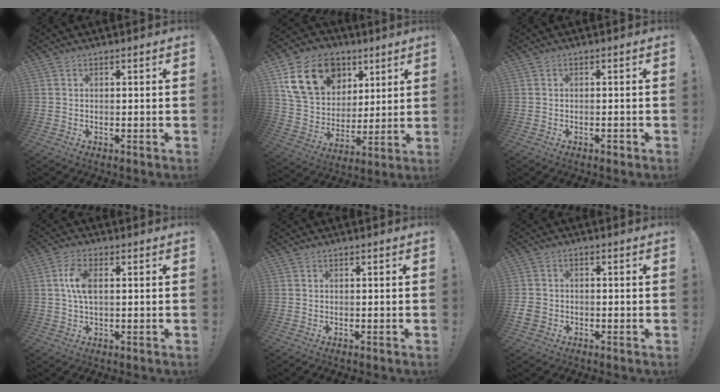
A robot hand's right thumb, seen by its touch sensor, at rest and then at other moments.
{"total": 20.1, "force": [9.2, 15.0, 9.6], "torque": [-0.161, -0.029, 0.193]}
{"total": 1.2, "force": [-1.0, 0.4, 0.6], "torque": [-0.010, 0.004, -0.016]}
{"total": 7.0, "force": [1.0, 3.4, 6.0], "torque": [-0.115, 0.000, 0.013]}
{"total": 0.0}
{"total": 4.1, "force": [-1.6, 3.3, 1.9], "torque": [-0.045, 0.003, -0.032]}